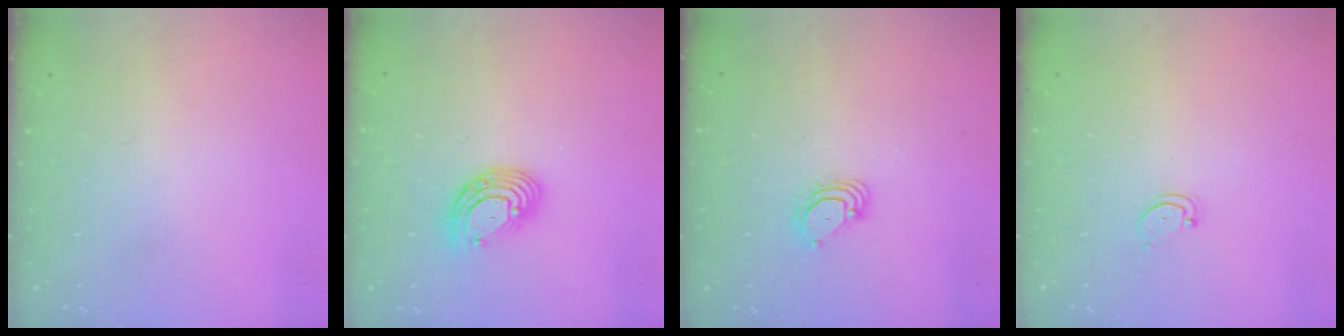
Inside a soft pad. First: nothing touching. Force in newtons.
{"total": 10.3, "press": 10.3, "slide": 1.0}
{"total": 4.3, "press": 4.3, "slide": 0.4}
{"total": 1.6, "press": 1.6, "slide": 0.4}